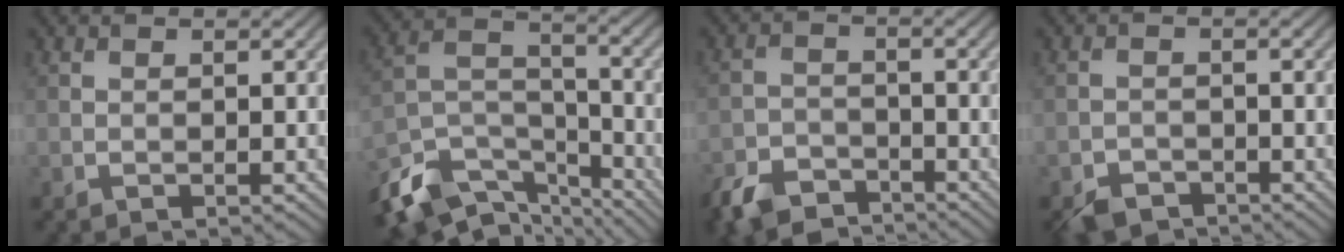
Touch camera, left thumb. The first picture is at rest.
{"total": 12.2, "force": [-9.3, 5.3, 5.8], "torque": [-0.139, -0.022, -0.175]}
{"total": 6.3, "force": [-5.0, 2.7, 2.5], "torque": [-0.052, -0.009, -0.106]}
{"total": 3.0, "force": [-2.5, 1.4, 0.8], "torque": [-0.013, -0.005, -0.053]}